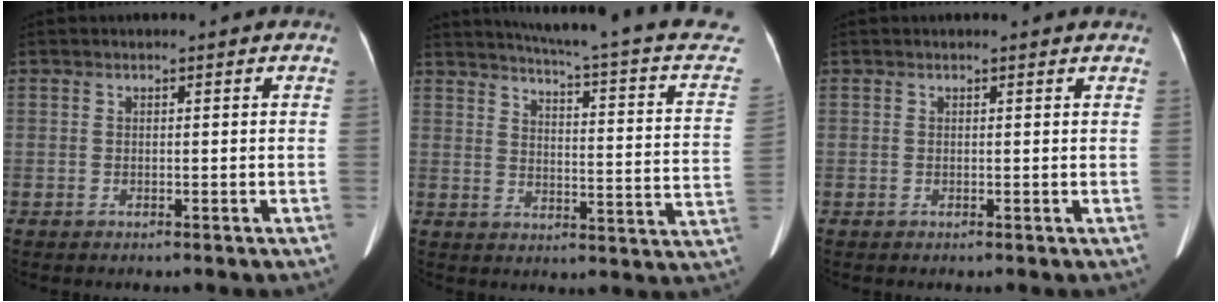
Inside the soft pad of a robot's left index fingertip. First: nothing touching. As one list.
[{"total": 20.6, "force": [17.5, 1.0, 10.7], "torque": [-0.151, -0.060, 0.196]}, {"total": 1.6, "force": [1.6, 0.1, 0.3], "torque": [-0.012, 0.002, 0.009]}]